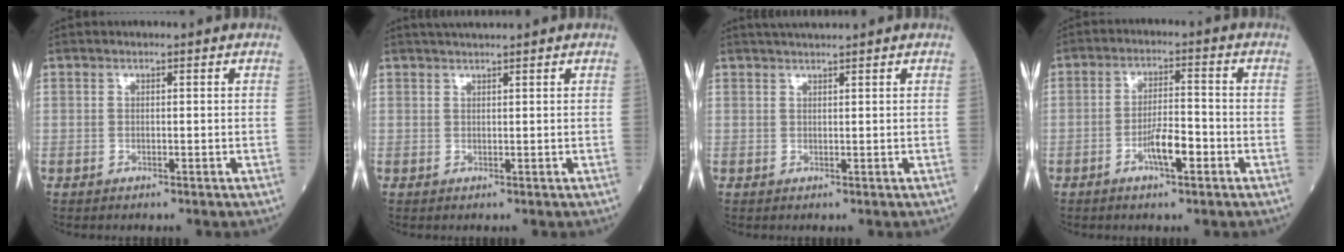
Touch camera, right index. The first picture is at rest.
{"total": 2.4, "force": [2.2, -0.4, 0.8], "torque": [-0.010, 0.018, 0.044]}
{"total": 2.6, "force": [2.4, -0.4, 0.8], "torque": [-0.011, 0.018, 0.047]}
{"total": 5.4, "force": [-2.3, 1.1, 4.7], "torque": [-0.090, 0.004, -0.040]}